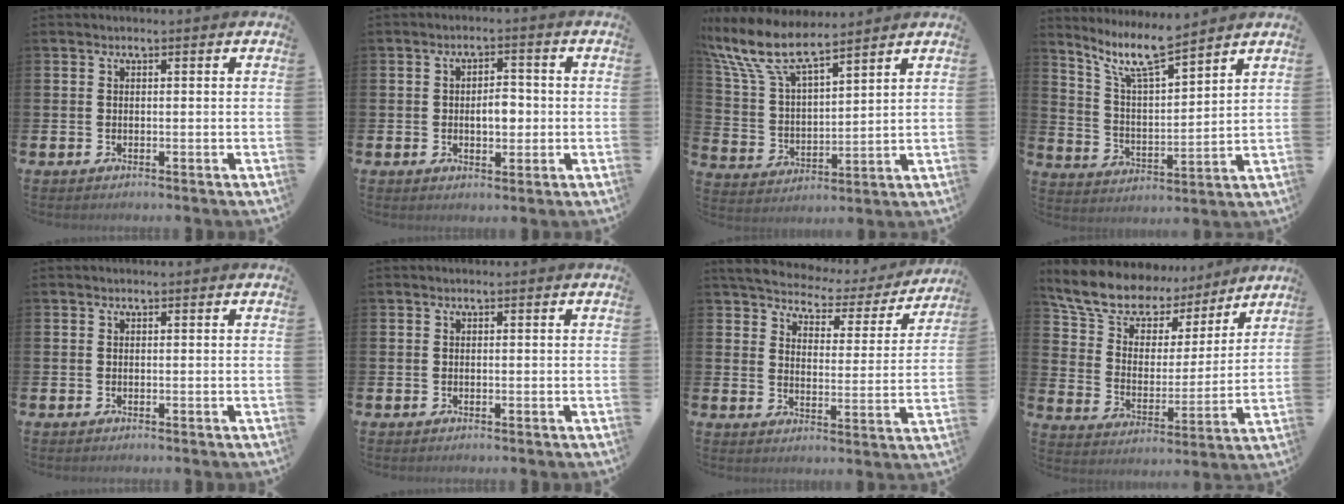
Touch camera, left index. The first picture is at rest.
{"total": 3.4, "force": [-0.4, 2.2, 2.6], "torque": [-0.035, 0.001, -0.014]}
{"total": 10.0, "force": [8.6, 2.6, 4.5], "torque": [-0.128, -0.037, 0.155]}
{"total": 9.4, "force": [8.1, 1.5, 4.6], "torque": [-0.118, -0.033, 0.147]}
{"total": 0.0}
{"total": 0.0}
{"total": 4.8, "force": [4.4, 1.5, 1.2], "torque": [-0.044, -0.036, 0.067]}
{"total": 11.4, "force": [10.0, 4.7, 2.6], "torque": [-0.099, -0.067, 0.179]}